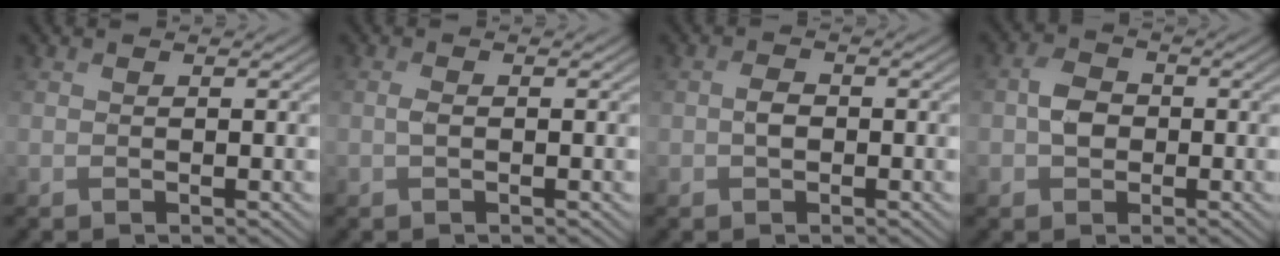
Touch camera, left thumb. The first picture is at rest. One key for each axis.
{"total": 1.0, "fx": -0.2, "fy": 0.3, "fz": 1.0, "tx": -0.024, "ty": 0.001, "tz": -0.005}
{"total": 1.8, "fx": -0.4, "fy": 1.3, "fz": 1.2, "tx": -0.025, "ty": 0.001, "tz": -0.012}
{"total": 3.3, "fx": -0.6, "fy": 2.7, "fz": 1.8, "tx": -0.038, "ty": 0.002, "tz": -0.020}